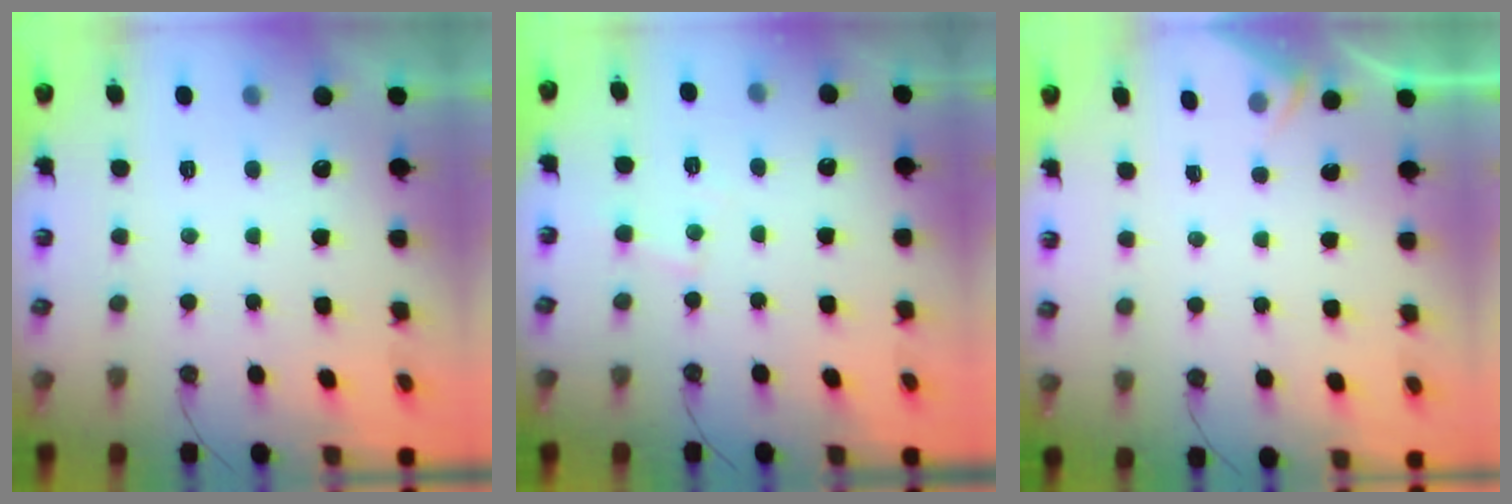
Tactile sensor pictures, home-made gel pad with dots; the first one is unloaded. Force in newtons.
{"total": 3.9, "press": 3.9, "slide": 0.5}
{"total": 3.4, "press": 3.3, "slide": 0.5}